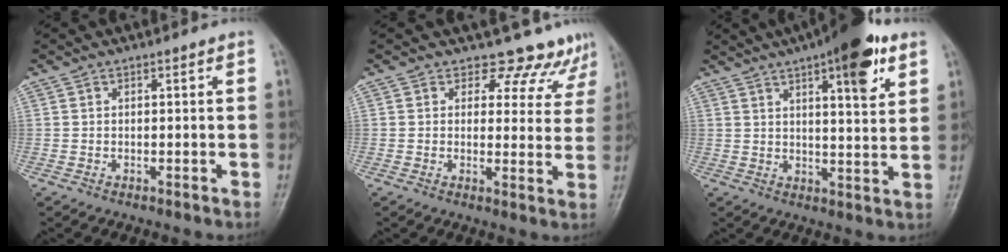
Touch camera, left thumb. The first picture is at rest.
{"total": 9.3, "force": [8.2, 4.3, 0.1], "torque": [0.049, -0.047, 0.072]}
{"total": 14.0, "force": [7.3, 4.1, 11.2], "torque": [-0.135, -0.024, 0.099]}